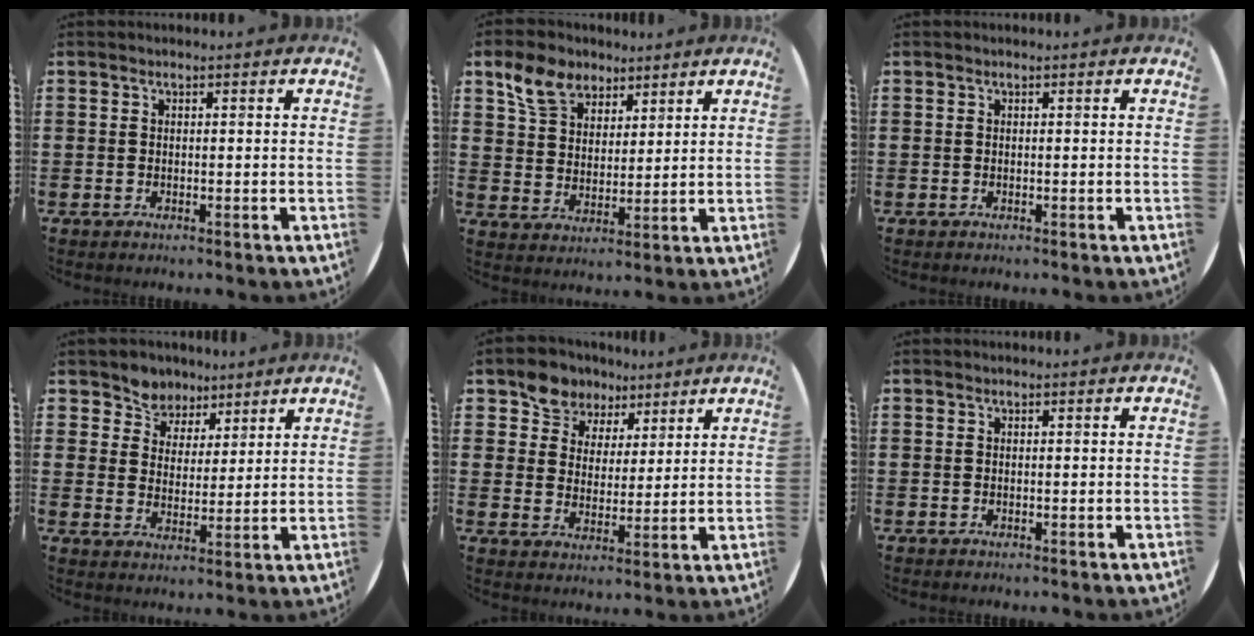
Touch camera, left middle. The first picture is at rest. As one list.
[{"total": 6.6, "force": [5.0, 3.9, 2.0], "torque": [-0.051, 0.000, 0.095]}, {"total": 0.0}, {"total": 5.1, "force": [4.3, 2.8, -0.3], "torque": [-0.022, -0.011, 0.077]}, {"total": 6.7, "force": [5.4, 4.0, 0.1], "torque": [-0.037, -0.011, 0.100]}, {"total": 0.0}]